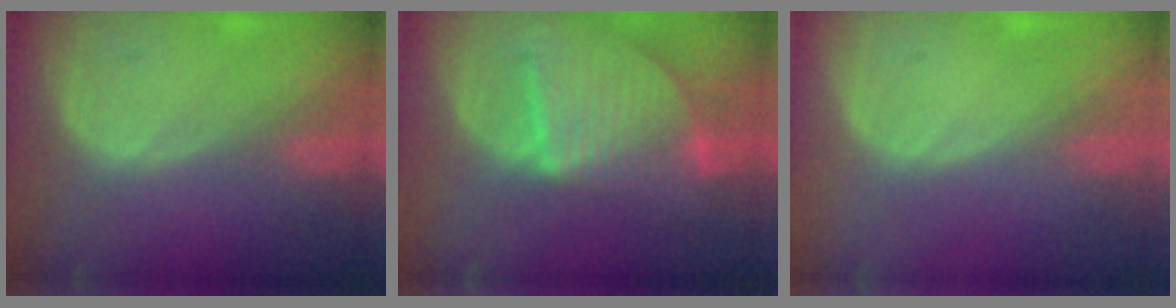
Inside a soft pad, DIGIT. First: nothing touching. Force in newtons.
{"total": 9.5, "press": 8.2, "slide": 4.8}
{"total": 0.0}